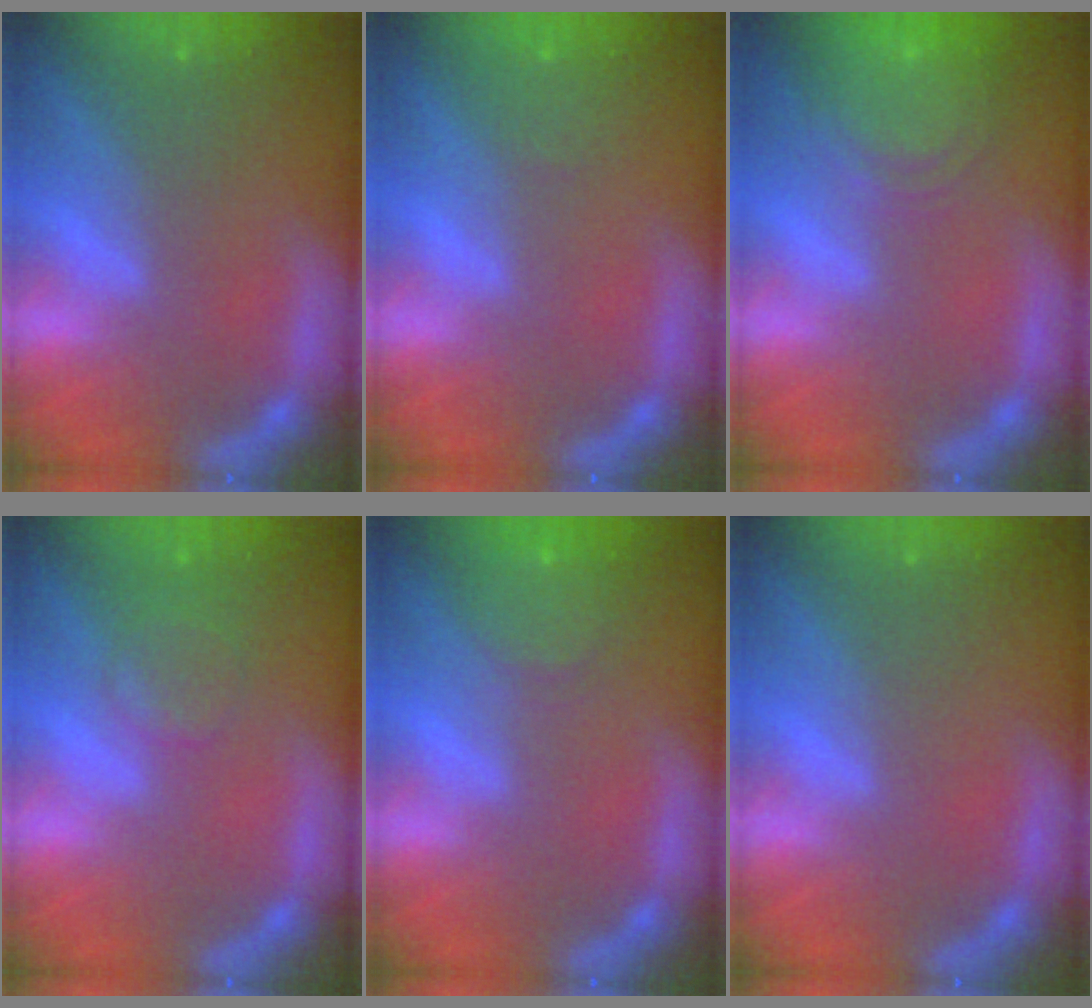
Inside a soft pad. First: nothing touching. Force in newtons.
{"total": 1.0}
{"total": 6.9}
{"total": 2.9}
{"total": 3.5}
{"total": 0.0}